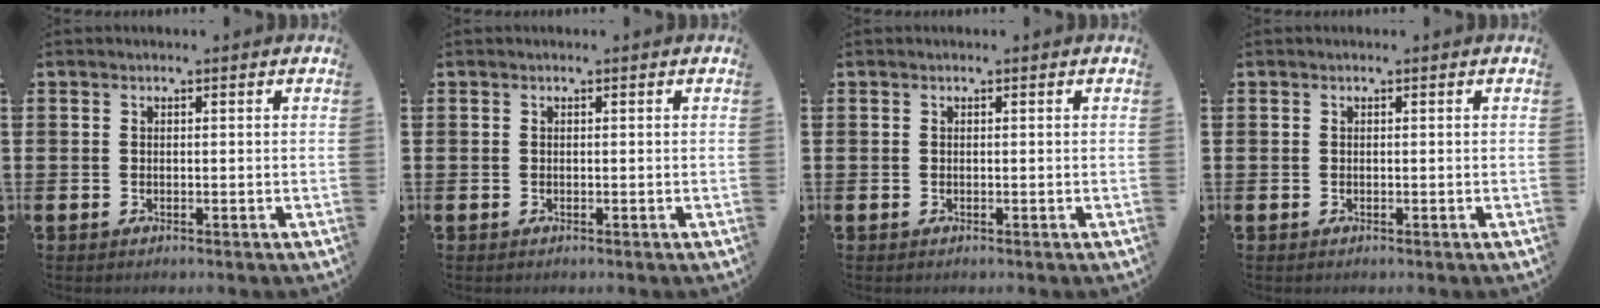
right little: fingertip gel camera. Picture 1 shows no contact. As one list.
[{"total": 0.0}, {"total": 0.0}, {"total": 0.0}]